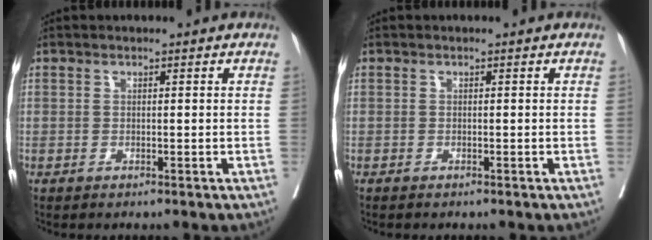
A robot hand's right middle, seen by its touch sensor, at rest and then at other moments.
{"total": 0.0}